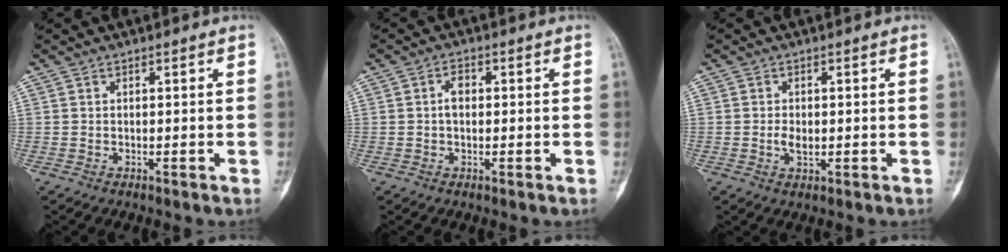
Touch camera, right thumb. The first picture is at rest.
{"total": 2.6, "force": [0.1, 1.7, 2.0], "torque": [-0.031, 0.008, -0.003]}
{"total": 2.5, "force": [-0.2, 1.5, 1.9], "torque": [-0.031, 0.000, -0.002]}